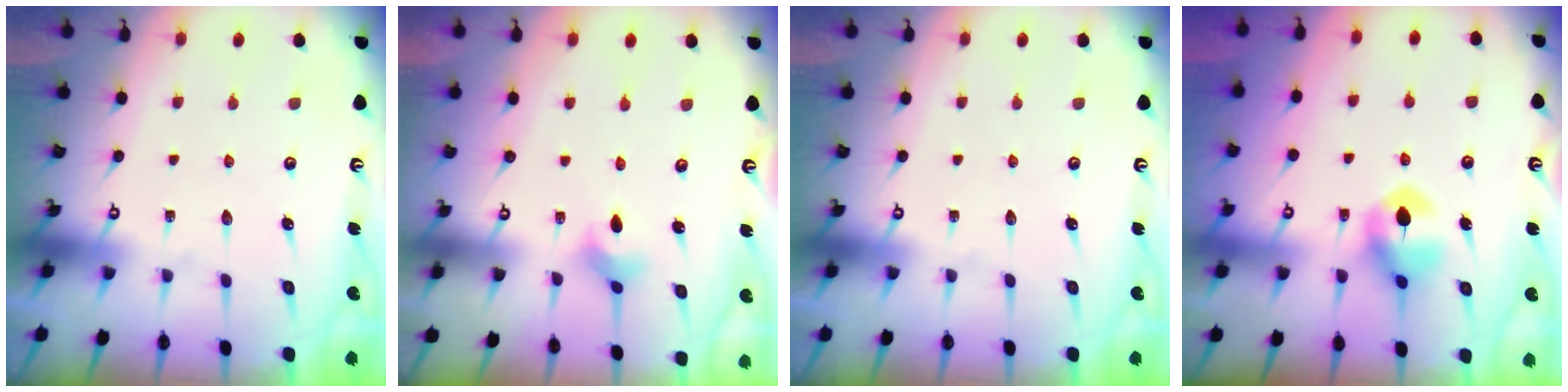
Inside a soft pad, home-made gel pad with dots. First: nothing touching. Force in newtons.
{"total": 2.7, "press": 2.6, "slide": 0.5}
{"total": 0.0}
{"total": 8.6, "press": 8.5, "slide": 0.3}